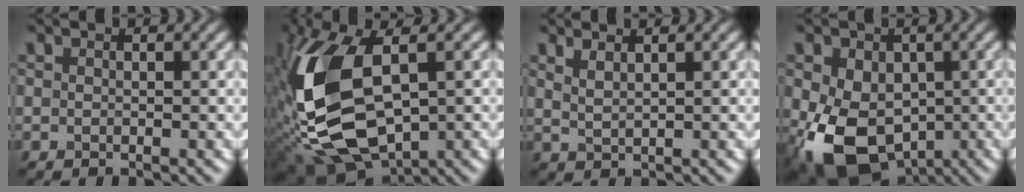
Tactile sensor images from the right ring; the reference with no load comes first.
{"total": 14.4, "force": [-0.2, 7.9, 12.1], "torque": [-0.295, -0.017, 0.006]}
{"total": 1.8, "force": [1.3, 0.6, 1.1], "torque": [-0.016, -0.001, 0.026]}
{"total": 11.1, "force": [-2.9, 7.9, 7.2], "torque": [-0.142, -0.034, -0.042]}